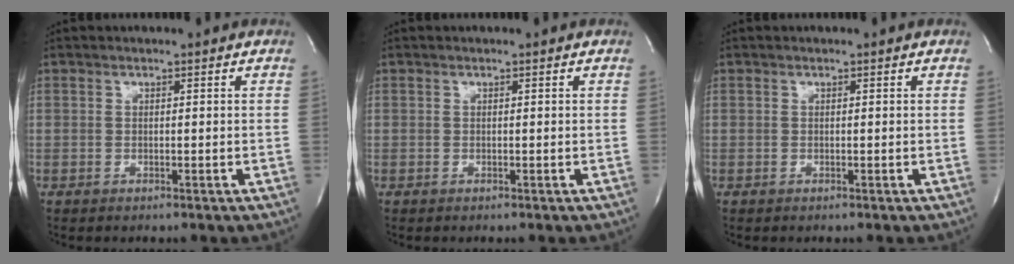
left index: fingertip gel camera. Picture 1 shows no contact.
{"total": 0.0}
{"total": 0.0}